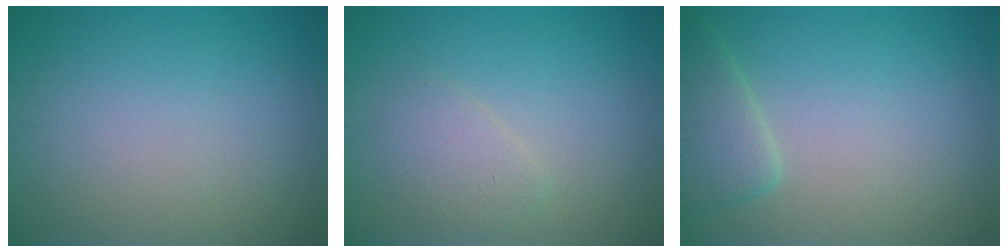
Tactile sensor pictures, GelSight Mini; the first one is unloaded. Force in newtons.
{"total": 1.9, "press": 1.9, "slide": 0.1}
{"total": 2.9, "press": 2.9, "slide": 0.3}